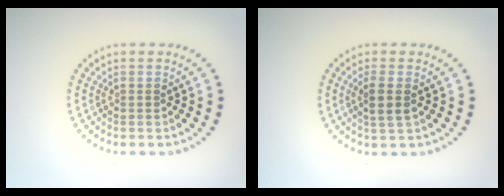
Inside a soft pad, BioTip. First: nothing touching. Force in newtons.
{"total": 2.0, "press": 1.8, "slide": 0.8}